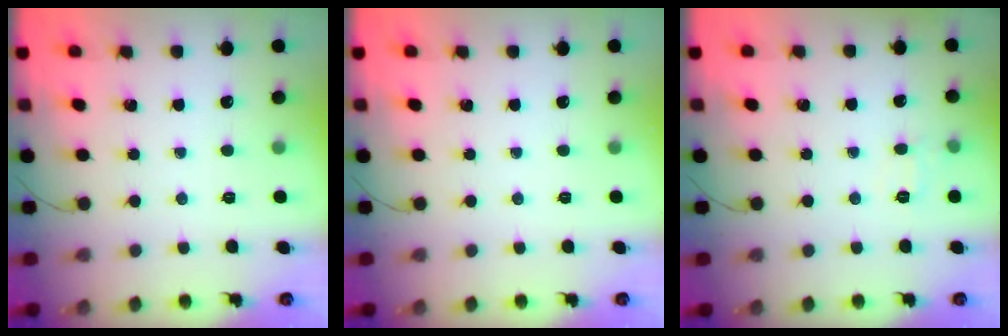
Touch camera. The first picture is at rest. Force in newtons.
{"total": 0.0}
{"total": 6.7, "press": 6.5, "slide": 1.7}